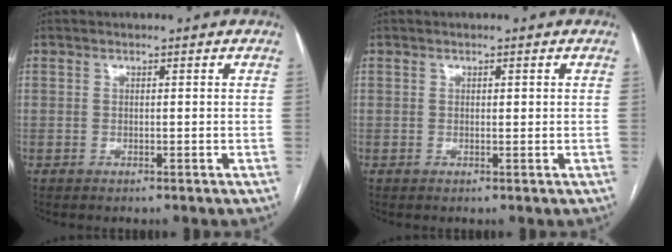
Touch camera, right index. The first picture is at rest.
{"total": 0.6, "force": [0.2, 0.3, 0.5], "torque": [-0.007, 0.000, 0.003]}